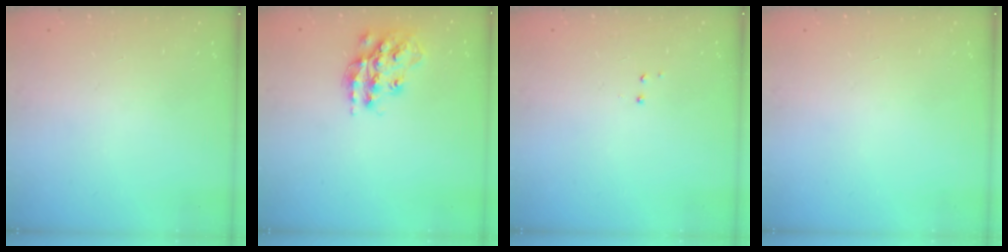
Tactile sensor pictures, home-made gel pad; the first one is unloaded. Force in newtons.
{"total": 16.1, "press": 16.1, "slide": 1.2}
{"total": 2.9, "press": 2.8, "slide": 0.6}
{"total": 0.0}